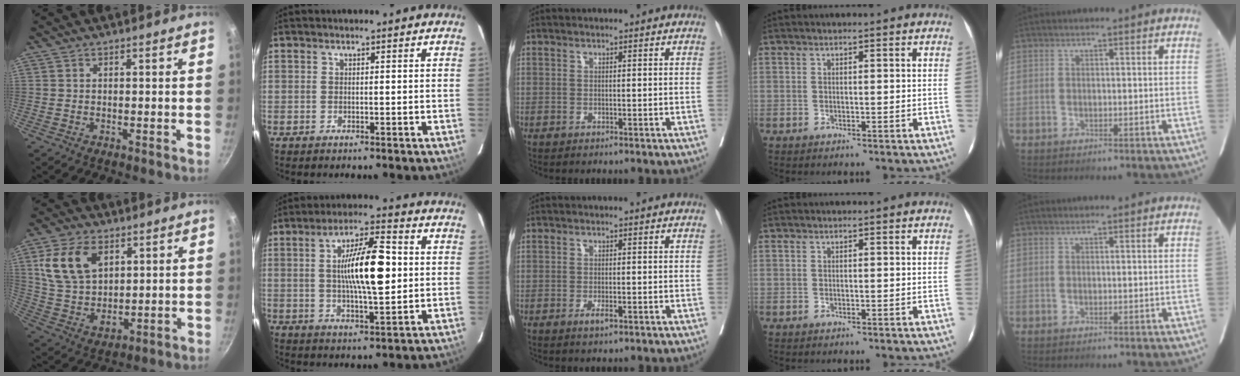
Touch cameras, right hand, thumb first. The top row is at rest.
{"thumb": {"total": 14.4, "force": [5.3, 9.3, 9.6], "torque": [-0.162, -0.020, 0.113]}, "index": {"total": 12.7, "force": [1.1, 2.5, 12.4], "torque": [-0.214, 0.012, 0.017]}, "middle": {"total": 1.6, "force": [-0.8, 0.5, 1.3], "torque": [-0.022, -0.002, -0.011]}}